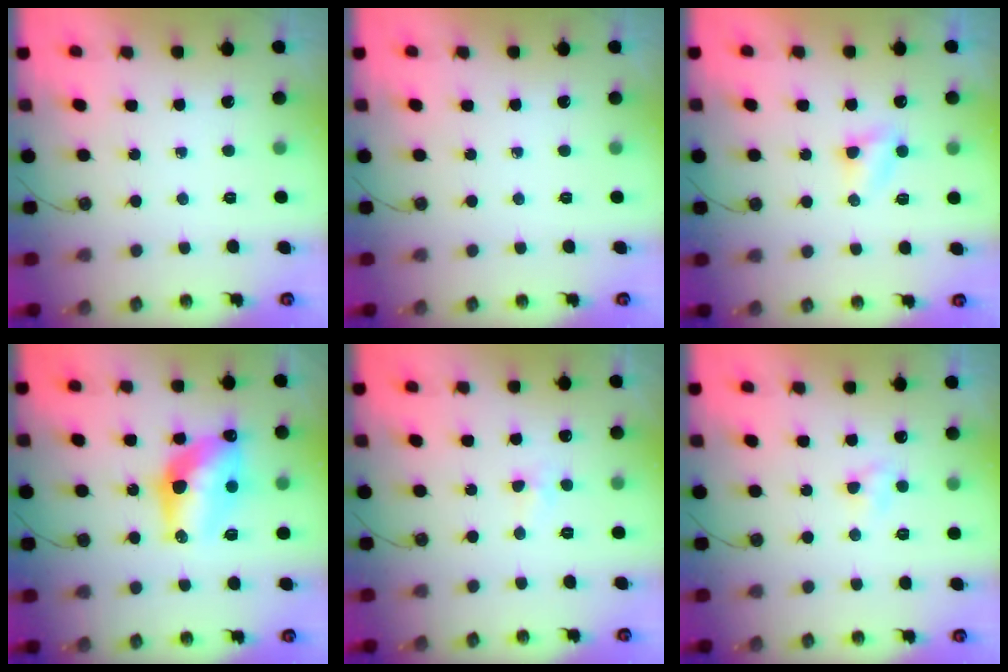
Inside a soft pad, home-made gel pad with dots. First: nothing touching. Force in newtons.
{"total": 0.0}
{"total": 4.8, "press": 4.7, "slide": 0.3}
{"total": 13.8, "press": 13.8, "slide": 0.8}
{"total": 4.2, "press": 4.1, "slide": 0.6}
{"total": 3.2, "press": 3.2, "slide": 0.4}